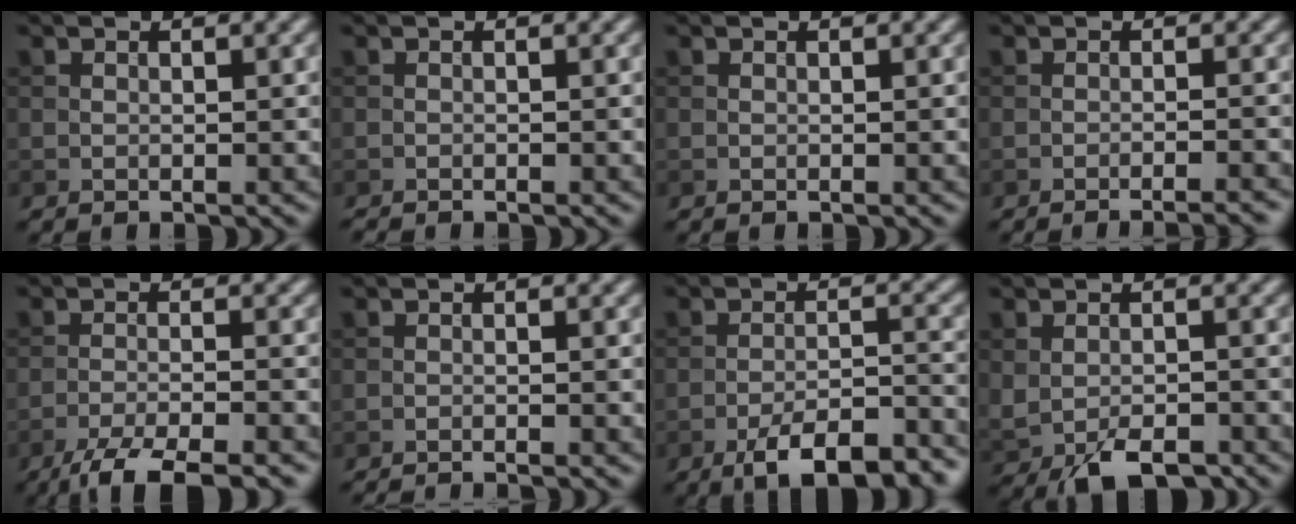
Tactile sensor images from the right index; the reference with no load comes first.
{"total": 0.6, "force": [-0.6, 0.0, 0.2], "torque": [-0.002, 0.000, -0.012]}
{"total": 0.0}
{"total": 3.8, "force": [-3.0, 0.7, 2.2], "torque": [-0.021, 0.007, -0.046]}
{"total": 5.8, "force": [-4.5, 1.1, 3.5], "torque": [-0.055, -0.006, -0.086]}
{"total": 1.9, "force": [-1.7, 0.2, 0.9], "torque": [-0.008, -0.001, -0.032]}
{"total": 8.7, "force": [-6.0, 2.5, 5.8], "torque": [-0.085, -0.001, -0.093]}
{"total": 5.0, "force": [-2.9, 2.4, 3.3], "torque": [-0.059, -0.015, -0.043]}